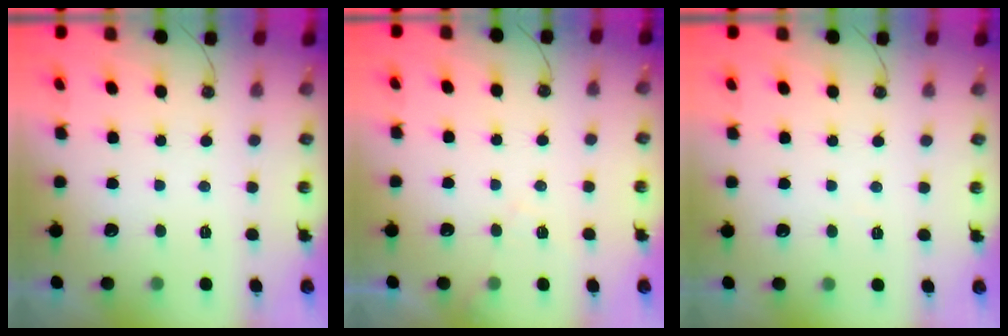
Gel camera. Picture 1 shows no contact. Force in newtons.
{"total": 5.4, "press": 5.3, "slide": 0.8}
{"total": 2.1, "press": 2.1, "slide": 0.5}